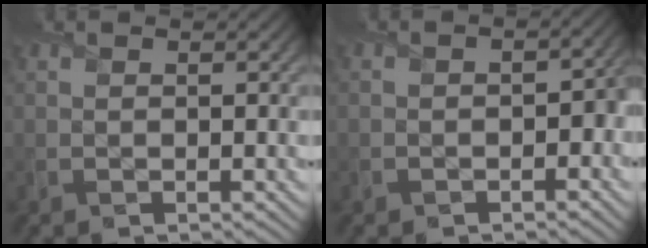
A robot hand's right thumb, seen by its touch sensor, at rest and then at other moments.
{"total": 2.6, "force": [-1.0, 1.7, 1.7], "torque": [-0.023, -0.005, -0.020]}